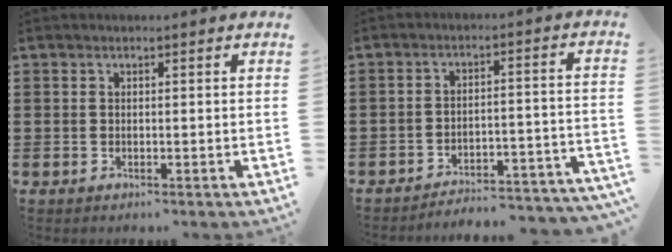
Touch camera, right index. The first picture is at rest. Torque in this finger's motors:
{"motor_torque": [1.05, 1.09, 0.20, 0.04]}